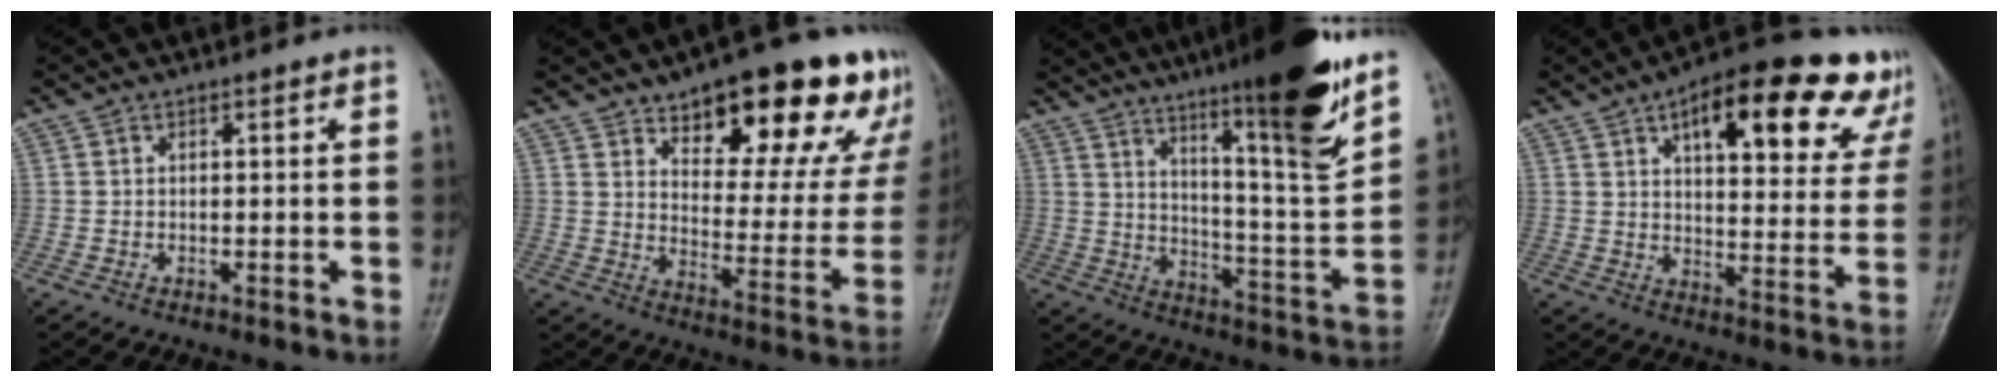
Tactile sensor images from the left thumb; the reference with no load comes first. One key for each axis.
{"total": 24.1, "fx": 15.4, "fy": 9.7, "fz": 15.8, "tx": -0.156, "ty": -0.065, "tz": 0.211}
{"total": 20.4, "fx": 13.7, "fy": 1.8, "fz": 15.0, "tx": -0.202, "ty": -0.073, "tz": 0.217}
{"total": 24.3, "fx": 13.5, "fy": 9.5, "fz": 17.8, "tx": -0.199, "ty": -0.018, "tz": 0.183}